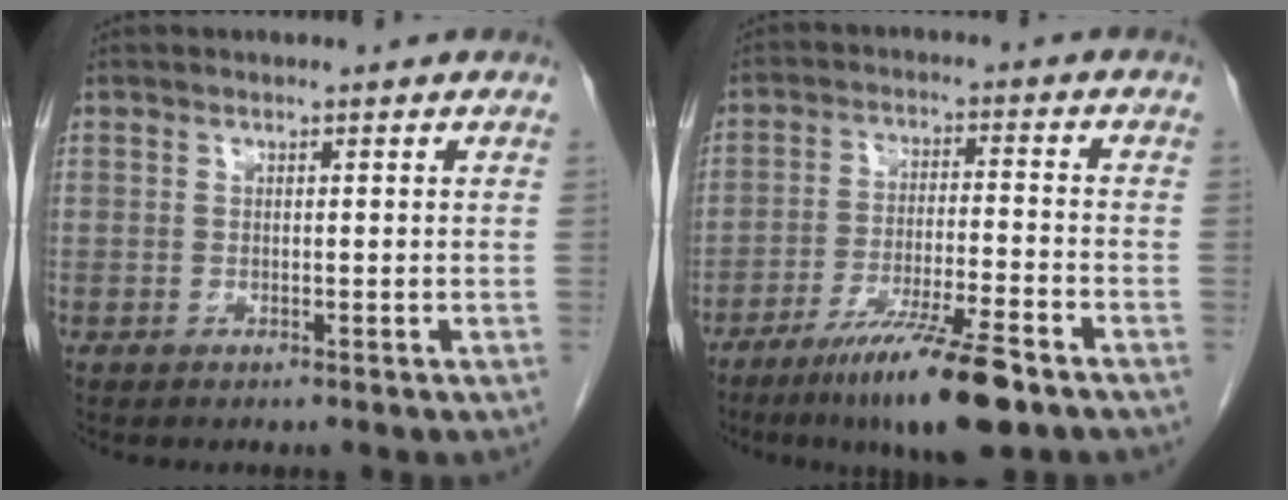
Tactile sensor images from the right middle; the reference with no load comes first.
{"total": 11.9, "force": [-8.1, 0.7, 8.7], "torque": [-0.152, -0.031, -0.137]}